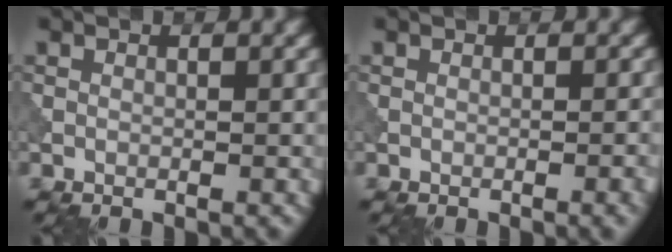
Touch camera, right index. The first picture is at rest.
{"total": 1.6, "force": [-0.5, 0.4, 1.5], "torque": [-0.016, 0.001, -0.008]}